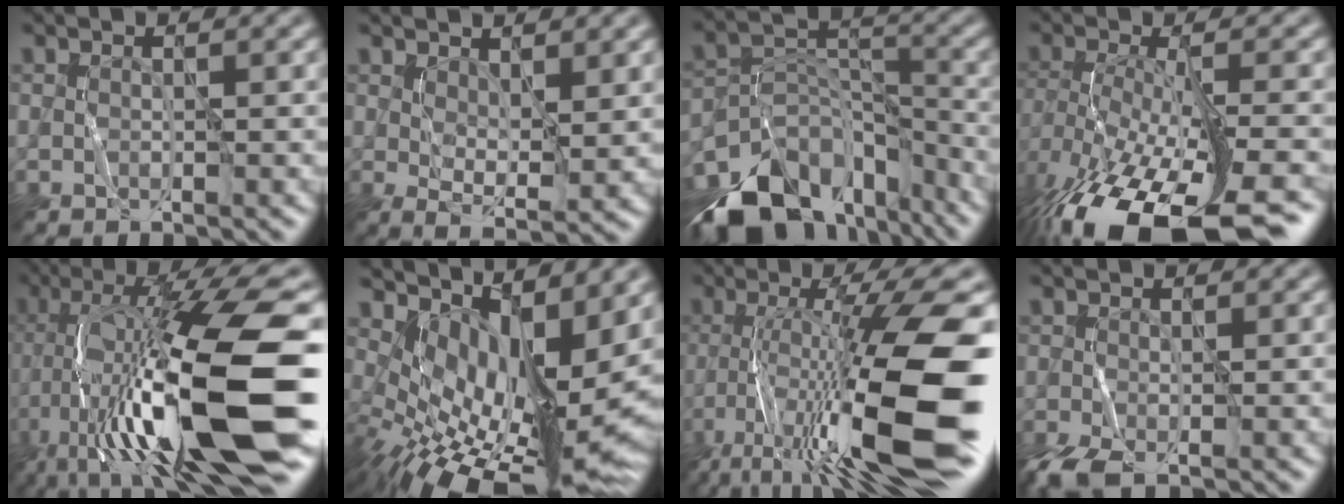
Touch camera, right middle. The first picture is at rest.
{"total": 3.6, "force": [1.1, 1.3, 3.1], "torque": [-0.060, -0.013, 0.027]}
{"total": 13.5, "force": [-10.5, 6.8, 5.2], "torque": [-0.096, 0.003, -0.168]}
{"total": 13.8, "force": [-9.7, 4.1, 8.9], "torque": [-0.195, -0.031, -0.137]}
{"total": 17.2, "force": [-4.7, 4.0, 16.1], "torque": [-0.275, 0.021, -0.073]}
{"total": 13.5, "force": [1.0, 6.8, 11.6], "torque": [-0.181, -0.014, 0.042]}
{"total": 14.0, "force": [-5.7, 2.7, 12.5], "torque": [-0.212, -0.001, -0.089]}
{"total": 2.7, "force": [-1.6, 1.0, 1.9], "torque": [-0.056, -0.012, -0.028]}